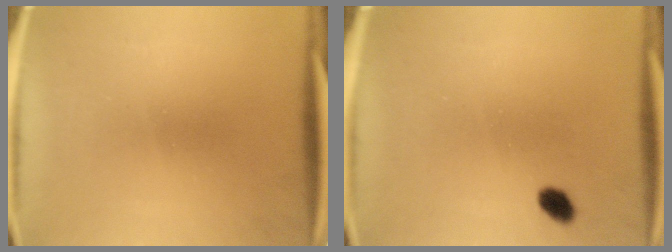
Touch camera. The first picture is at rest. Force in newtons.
{"total": 2.4}